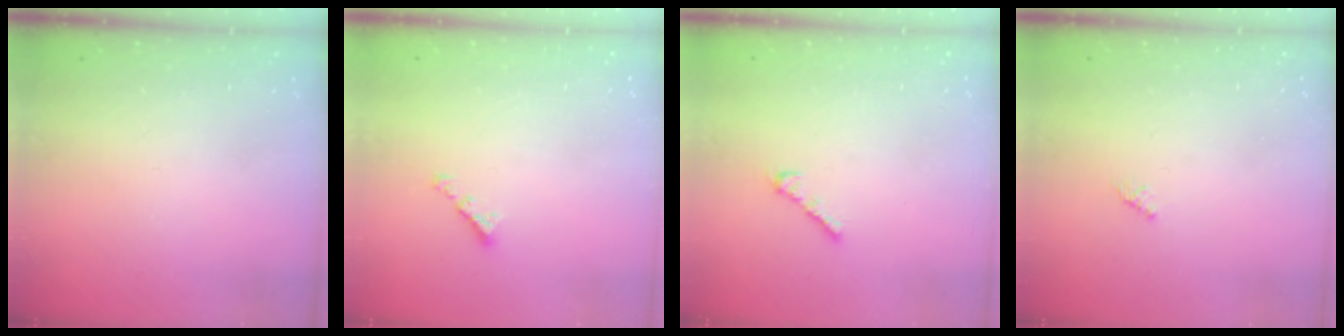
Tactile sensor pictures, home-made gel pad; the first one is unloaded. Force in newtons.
{"total": 2.3, "press": 2.3, "slide": 0.4}
{"total": 4.1, "press": 4.1, "slide": 0.9}
{"total": 1.5, "press": 1.4, "slide": 0.4}